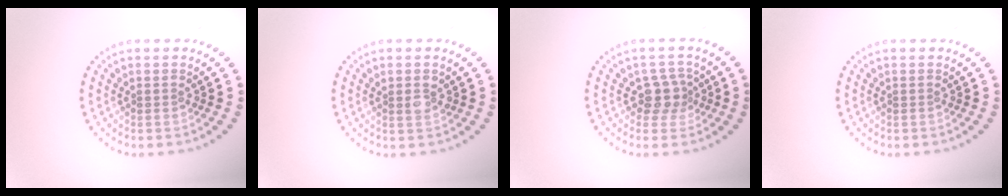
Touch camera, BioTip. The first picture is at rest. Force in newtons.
{"total": 1.5, "press": 1.4, "slide": 0.7}
{"total": 2.3, "press": 1.9, "slide": 1.2}
{"total": 0.0}